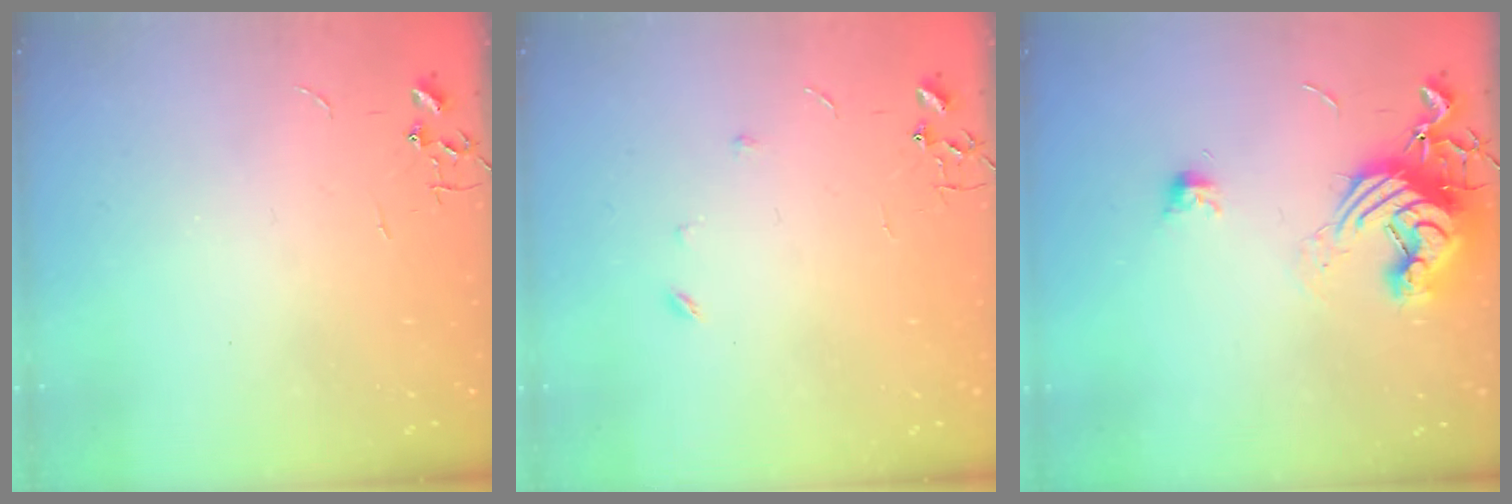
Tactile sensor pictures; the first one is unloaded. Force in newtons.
{"total": 3.6, "press": 3.5, "slide": 0.7}
{"total": 12.9, "press": 12.9, "slide": 1.2}